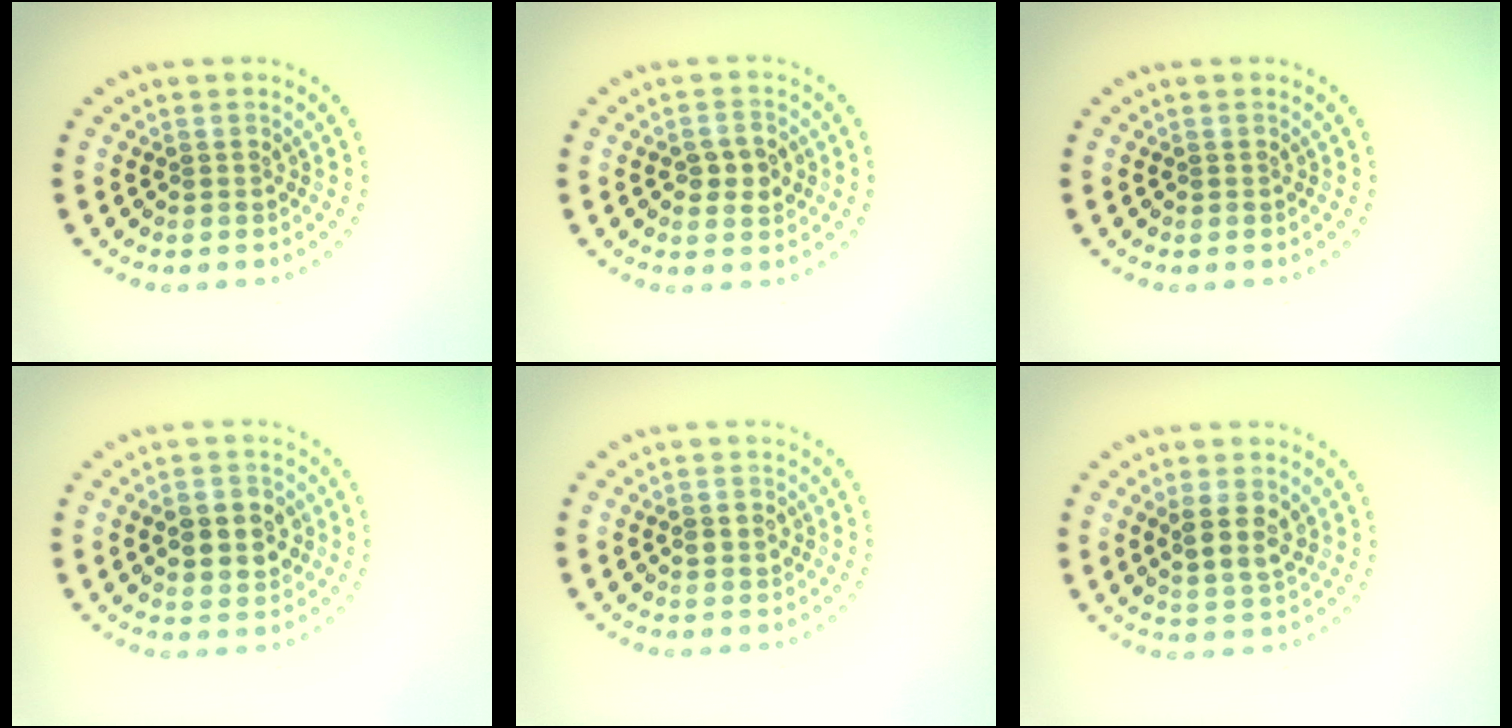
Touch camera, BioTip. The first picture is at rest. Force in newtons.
{"total": 2.5, "press": 2.5, "slide": 0.2}
{"total": 0.0}
{"total": 3.9, "press": 3.9, "slide": 0.4}
{"total": 1.8, "press": 1.8, "slide": 0.3}
{"total": 3.1, "press": 2.9, "slide": 1.1}